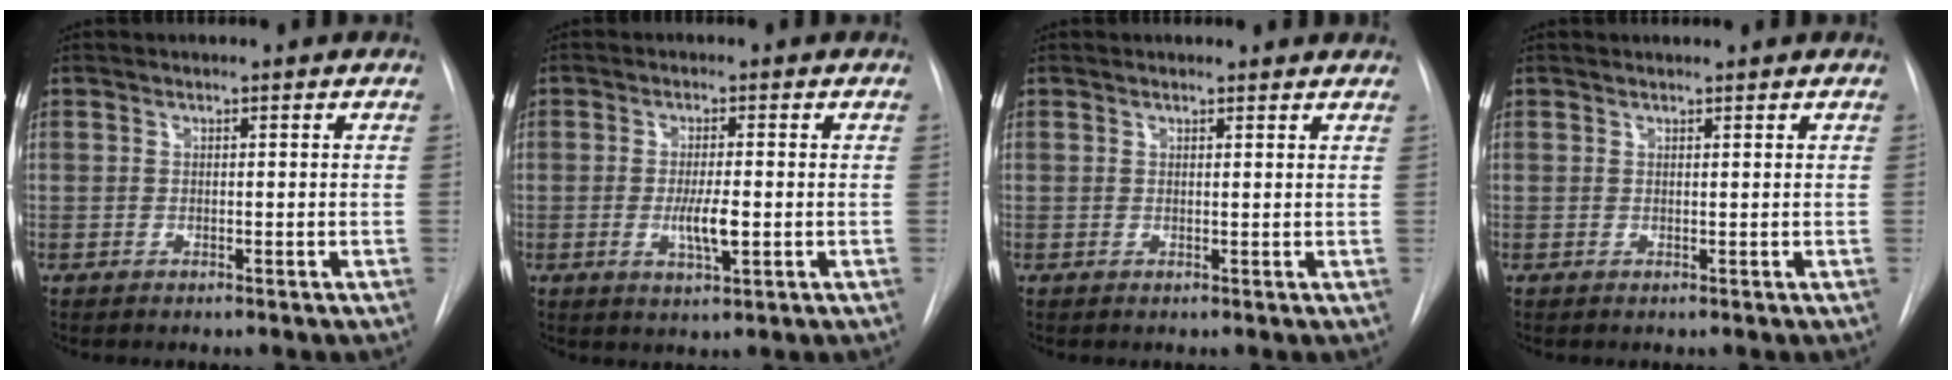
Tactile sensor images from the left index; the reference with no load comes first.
{"total": 4.6, "force": [-2.3, 0.6, 3.9], "torque": [-0.075, -0.011, -0.034]}
{"total": 1.7, "force": [1.6, 0.4, 0.3], "torque": [-0.007, 0.006, 0.003]}
{"total": 0.9, "force": [-0.8, -0.3, -0.2], "torque": [0.001, 0.004, -0.008]}